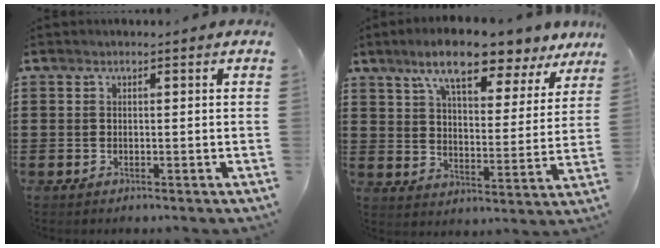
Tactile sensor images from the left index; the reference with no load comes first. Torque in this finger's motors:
{"motor_torque": [2.14, 0.00, 1.06, 0.21]}